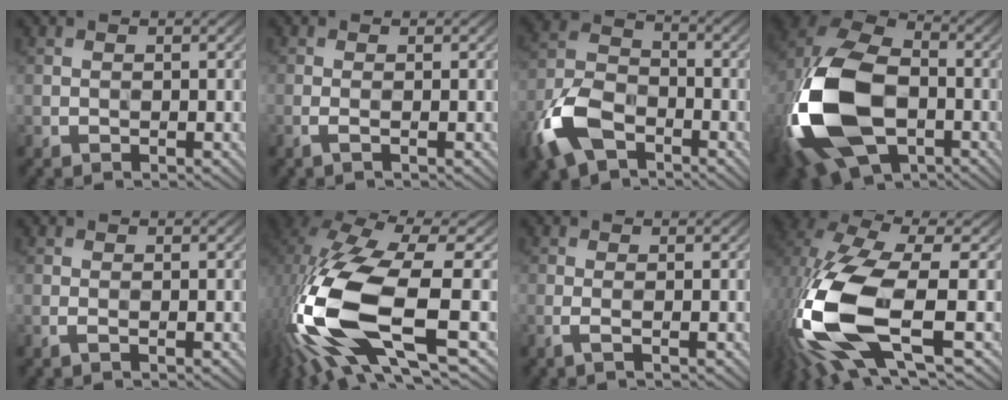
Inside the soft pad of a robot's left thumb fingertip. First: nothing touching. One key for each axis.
{"total": 1.0, "fx": -0.3, "fy": 0.0, "fz": 1.0, "tx": -0.022, "ty": 0.001, "tz": -0.010}
{"total": 11.0, "fx": -5.9, "fy": 6.2, "fz": 6.9, "tx": -0.170, "ty": -0.011, "tz": -0.132}
{"total": 21.4, "fx": -5.7, "fy": 13.5, "fz": 15.6, "tx": -0.374, "ty": -0.041, "tz": -0.102}
{"total": 0.7, "fx": -0.2, "fy": 0.0, "fz": 0.7, "tx": -0.018, "ty": 0.000, "tz": -0.007}
{"total": 18.0, "fx": -3.6, "fy": 7.3, "fz": 16.0, "tx": -0.385, "ty": -0.029, "tz": -0.051}
{"total": 1.3, "fx": -0.4, "fy": 0.1, "fz": 1.3, "tx": -0.028, "ty": 0.003, "tz": -0.013}
{"total": 16.4, "fx": -3.2, "fy": 7.2, "fz": 14.4, "tx": -0.361, "ty": -0.020, "tz": -0.054}